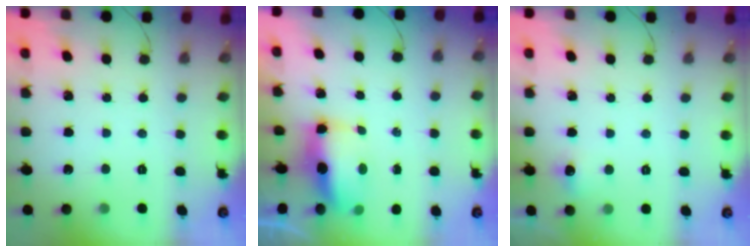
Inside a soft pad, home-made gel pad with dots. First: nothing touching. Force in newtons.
{"total": 14.8, "press": 9.8, "slide": 11.0}
{"total": 10.6, "press": 4.4, "slide": 9.7}